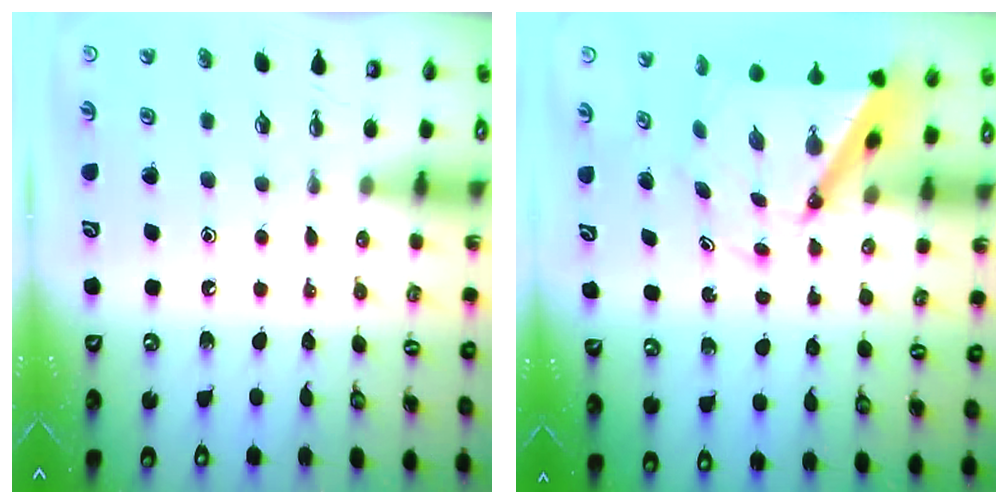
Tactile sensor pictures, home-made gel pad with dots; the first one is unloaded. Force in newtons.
{"total": 7.3, "press": 7.3, "slide": 0.7}